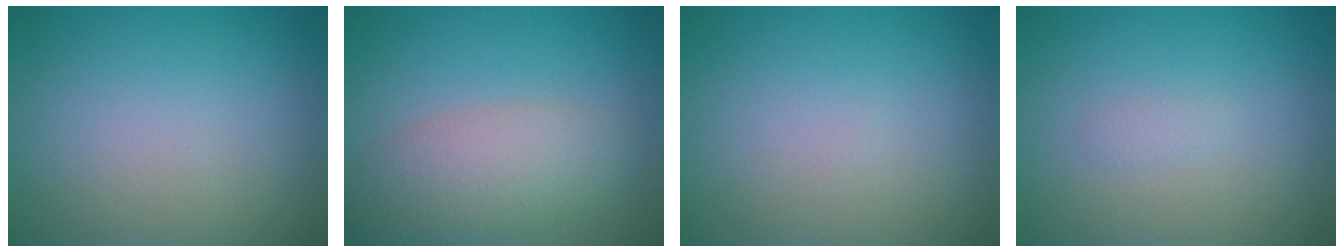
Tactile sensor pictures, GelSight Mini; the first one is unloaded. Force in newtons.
{"total": 5.4, "press": 5.4, "slide": 0.3}
{"total": 0.0}
{"total": 0.5, "press": 0.5, "slide": 0.0}